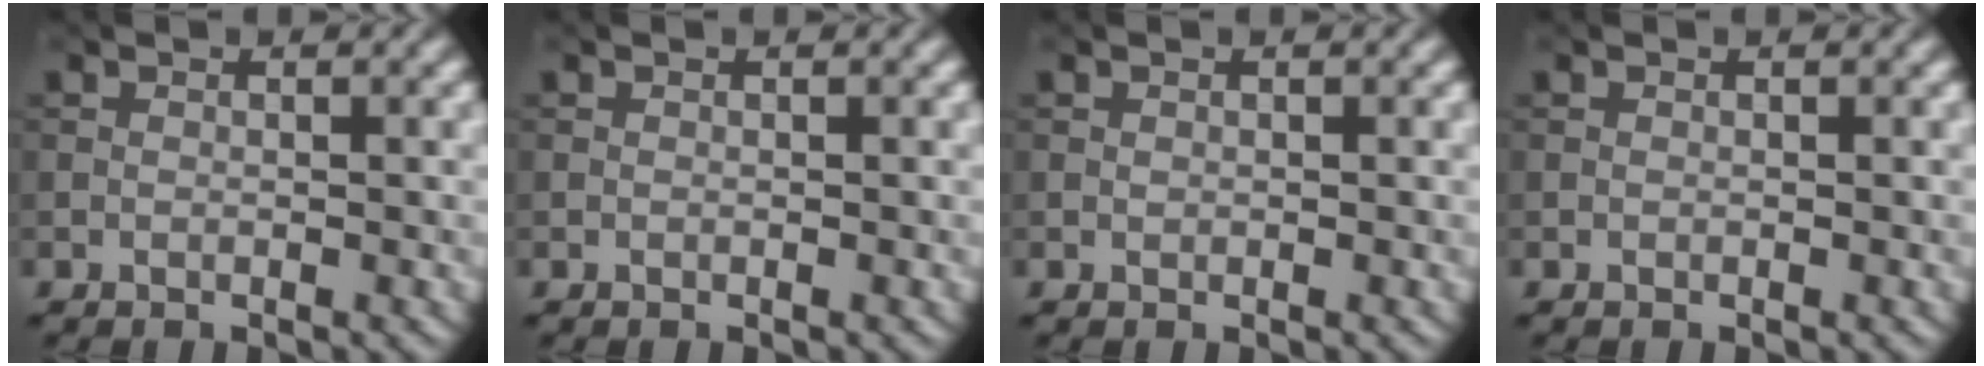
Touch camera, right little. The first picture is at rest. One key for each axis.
{"total": 0.0}
{"total": 0.0}
{"total": 0.0}